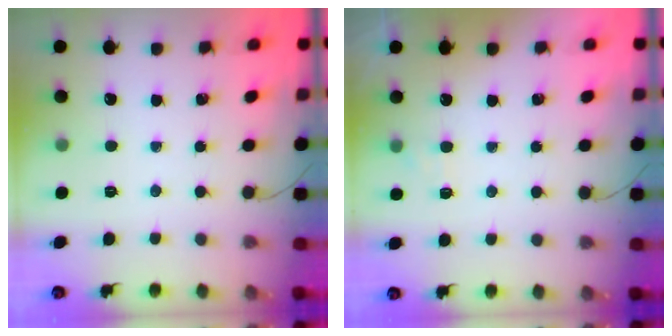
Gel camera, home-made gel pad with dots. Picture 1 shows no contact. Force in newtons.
{"total": 4.4, "press": 4.2, "slide": 1.3}